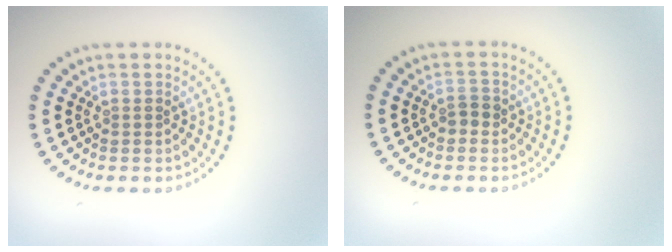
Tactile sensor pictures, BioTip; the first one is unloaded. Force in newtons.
{"total": 1.1, "press": 1.1, "slide": 0.3}